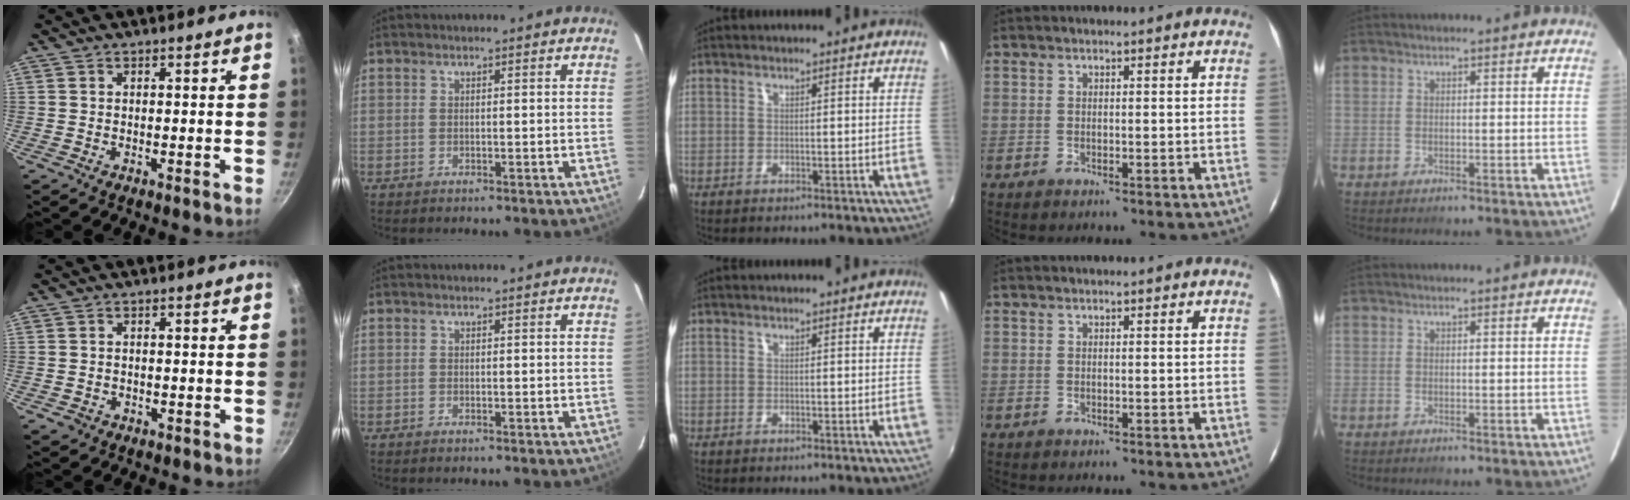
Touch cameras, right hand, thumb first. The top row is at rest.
{"thumb": {"total": 2.1, "force": [-0.8, 1.7, 0.8], "torque": [-0.014, 0.005, -0.004]}}